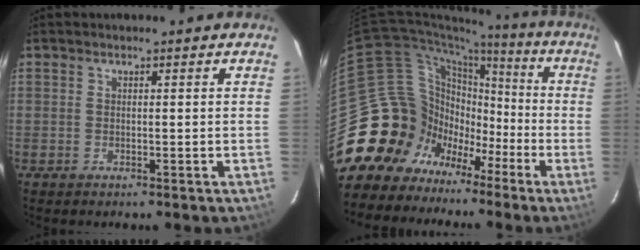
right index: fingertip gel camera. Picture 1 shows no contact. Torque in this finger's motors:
{"motor_torque": [-0.16, -0.42, -0.76, -0.19]}